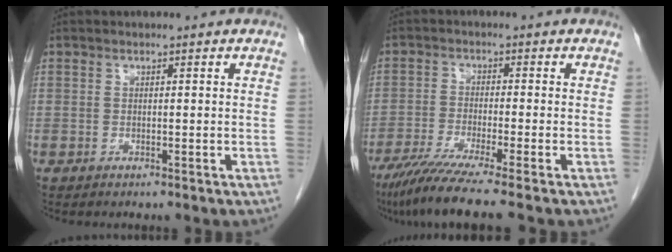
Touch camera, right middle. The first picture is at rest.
{"total": 8.8, "force": [-6.8, -1.3, 5.5], "torque": [-0.087, -0.031, -0.114]}